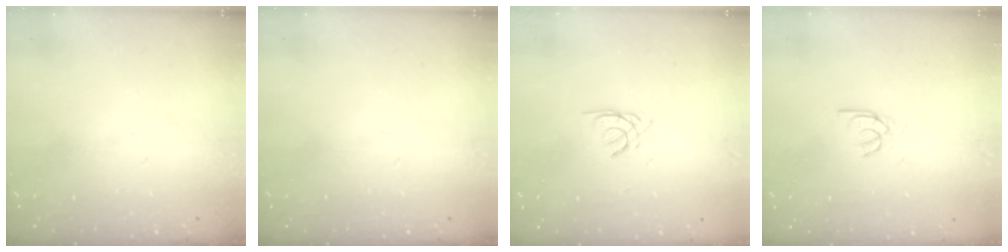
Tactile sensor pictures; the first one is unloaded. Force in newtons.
{"total": 0.0}
{"total": 1.4, "press": 1.3, "slide": 0.3}
{"total": 2.9, "press": 2.9, "slide": 0.3}